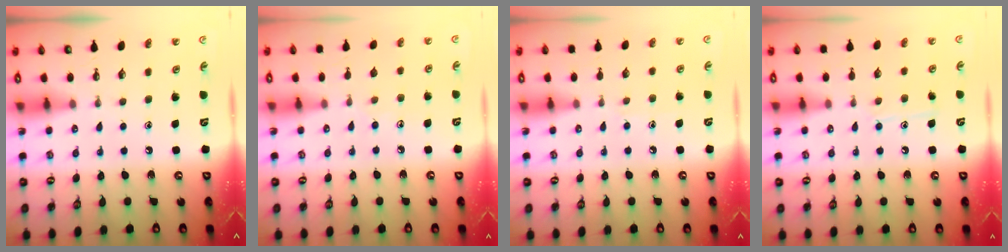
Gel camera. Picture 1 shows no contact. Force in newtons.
{"total": 6.4, "press": 6.4, "slide": 0.6}
{"total": 5.6, "press": 5.6, "slide": 0.6}
{"total": 8.0, "press": 8.0, "slide": 0.6}